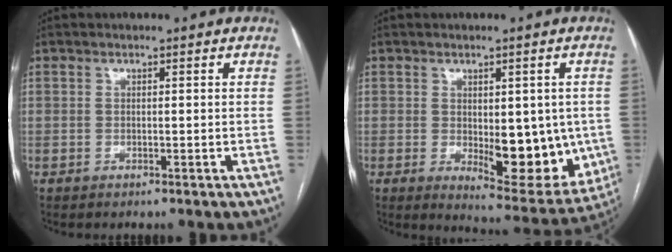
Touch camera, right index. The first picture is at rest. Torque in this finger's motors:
{"motor_torque": [0.95, -0.06, 0.30, 0.09]}